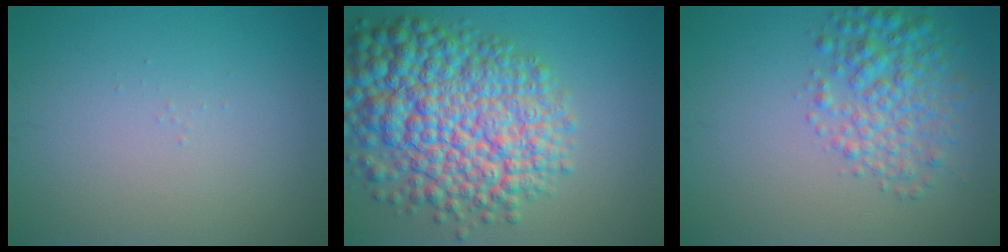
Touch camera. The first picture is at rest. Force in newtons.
{"total": 12.5, "press": 12.5, "slide": 0.3}
{"total": 4.4, "press": 4.4, "slide": 0.1}